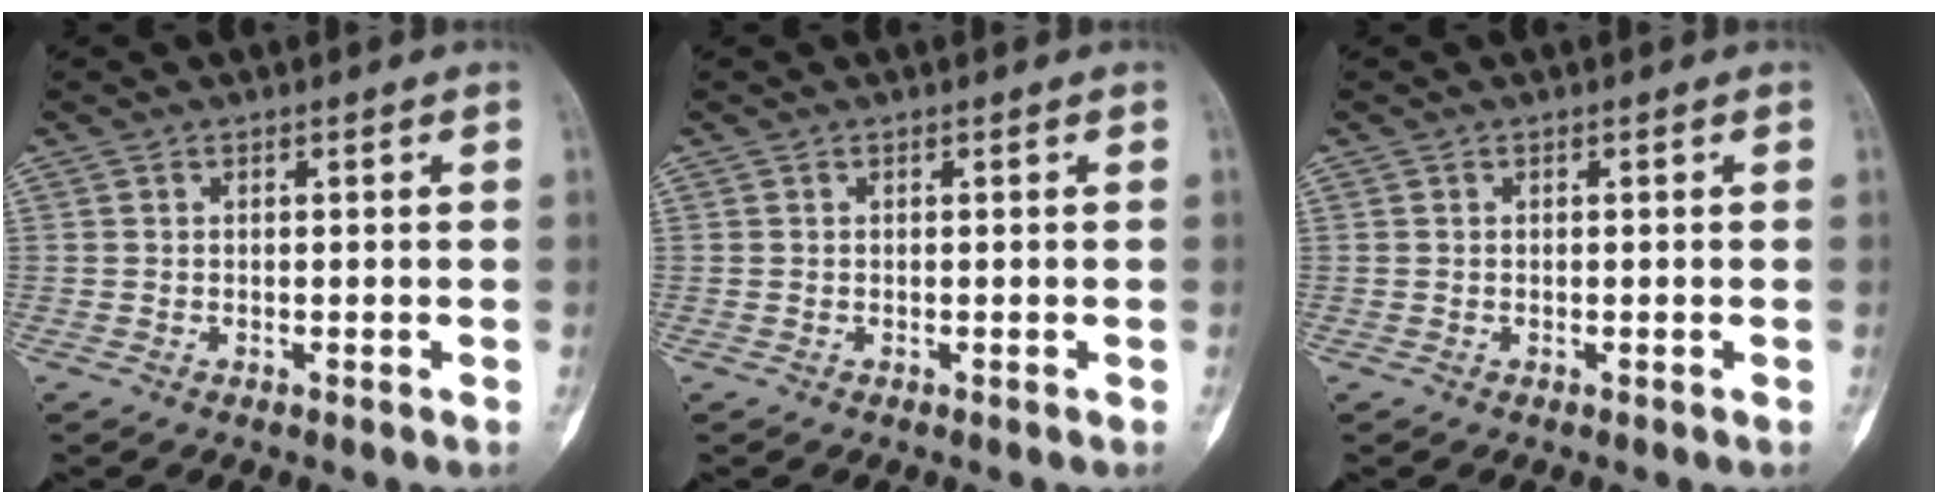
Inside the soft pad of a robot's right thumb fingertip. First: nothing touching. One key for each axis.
{"total": 0.0}
{"total": 0.0}